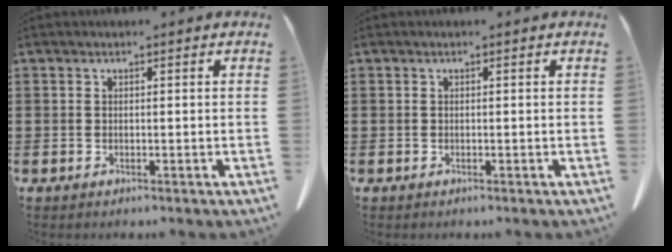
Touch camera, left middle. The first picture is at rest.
{"total": 0.0}